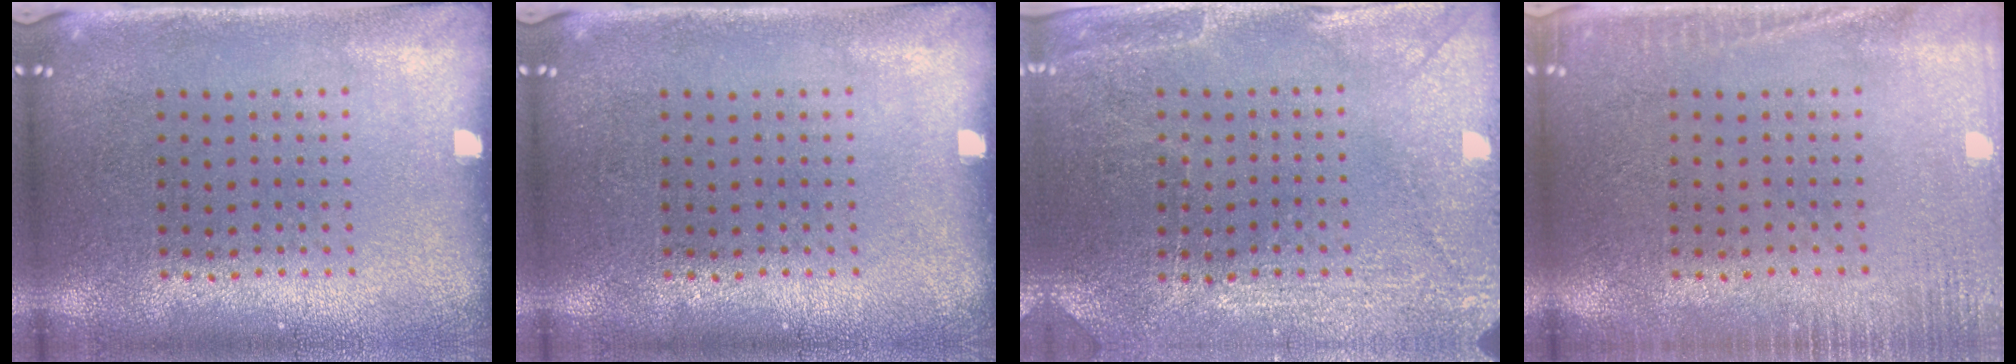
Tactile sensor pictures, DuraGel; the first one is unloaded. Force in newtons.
{"total": 0.0}
{"total": 2.9, "press": 2.8, "slide": 0.7}
{"total": 2.4, "press": 2.4, "slide": 0.4}